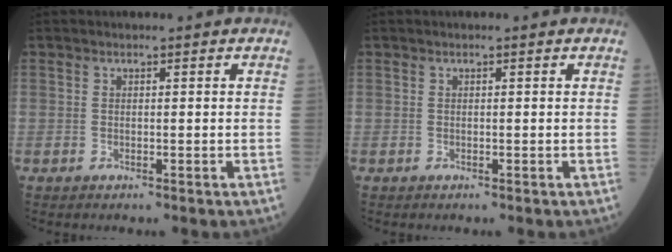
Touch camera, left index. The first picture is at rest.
{"total": 0.0}